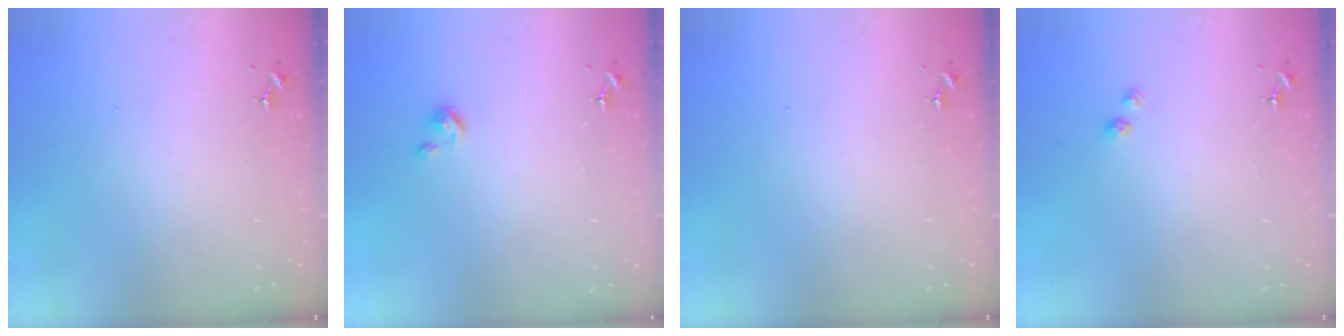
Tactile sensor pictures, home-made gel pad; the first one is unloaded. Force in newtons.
{"total": 3.3, "press": 3.3, "slide": 0.3}
{"total": 0.0}
{"total": 2.6, "press": 2.6, "slide": 0.3}